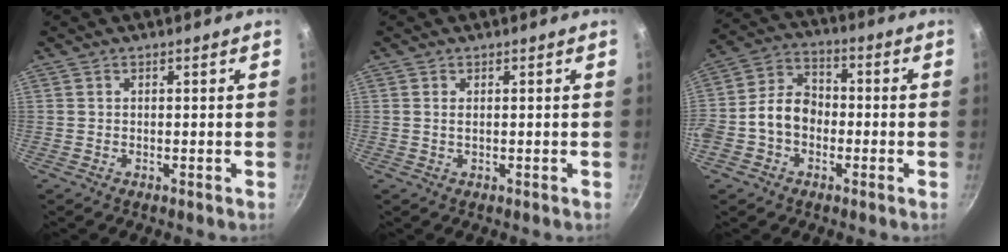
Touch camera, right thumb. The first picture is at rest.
{"total": 1.1, "force": [0.2, 0.5, 0.9], "torque": [-0.017, 0.000, 0.003]}
{"total": 10.1, "force": [-2.0, 7.7, 6.2], "torque": [-0.084, 0.037, -0.054]}